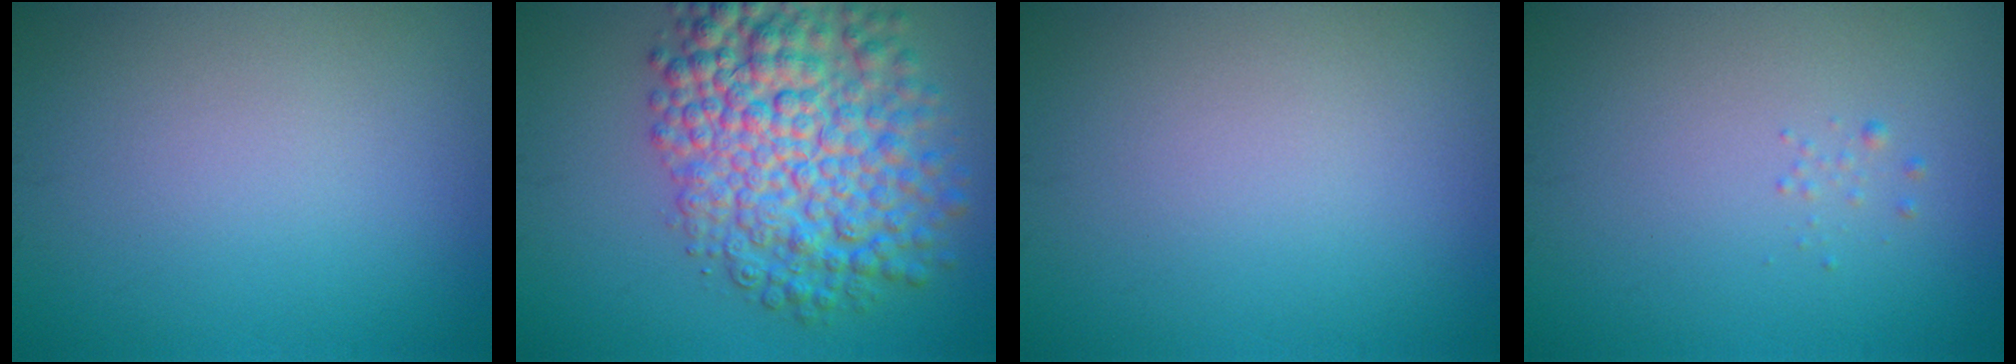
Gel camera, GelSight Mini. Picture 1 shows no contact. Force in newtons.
{"total": 9.7, "press": 9.6, "slide": 0.3}
{"total": 0.0}
{"total": 0.7, "press": 0.7, "slide": 0.1}